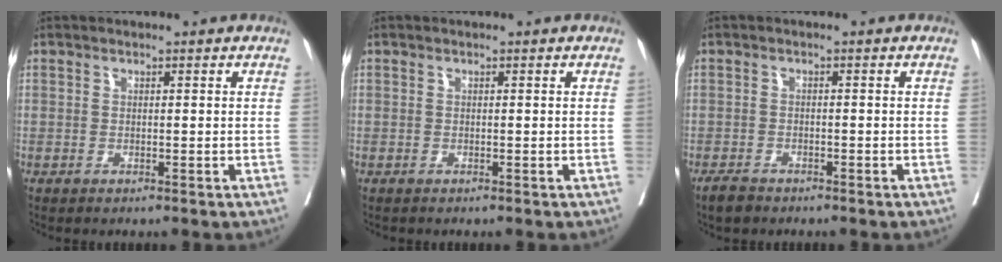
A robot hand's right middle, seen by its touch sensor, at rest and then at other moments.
{"total": 0.0}
{"total": 2.1, "force": [-1.8, 0.8, 0.7], "torque": [-0.020, -0.002, -0.029]}